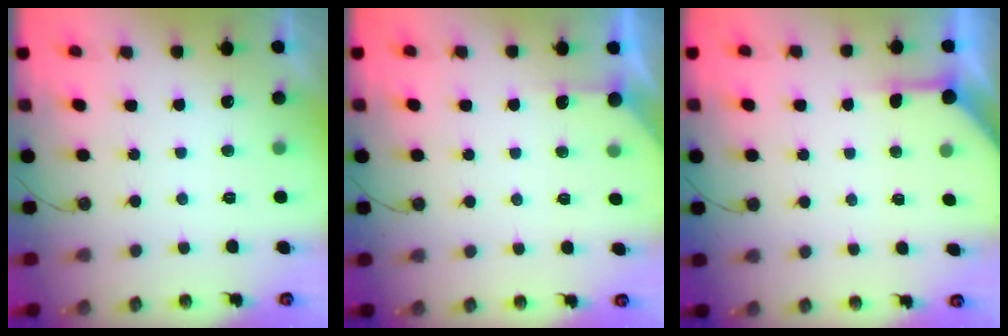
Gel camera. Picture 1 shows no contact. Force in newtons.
{"total": 2.3, "press": 2.3, "slide": 0.2}
{"total": 4.2, "press": 4.2, "slide": 0.4}